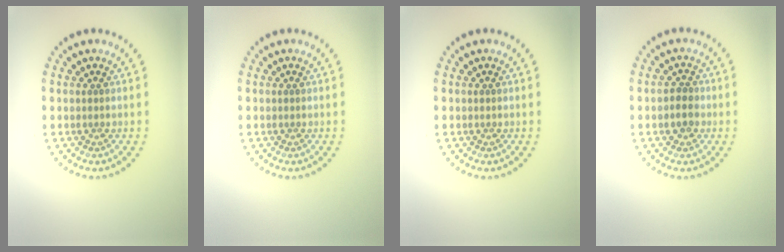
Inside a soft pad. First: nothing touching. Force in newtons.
{"total": 0.0}
{"total": 0.0}
{"total": 1.9, "press": 1.8, "slide": 0.6}